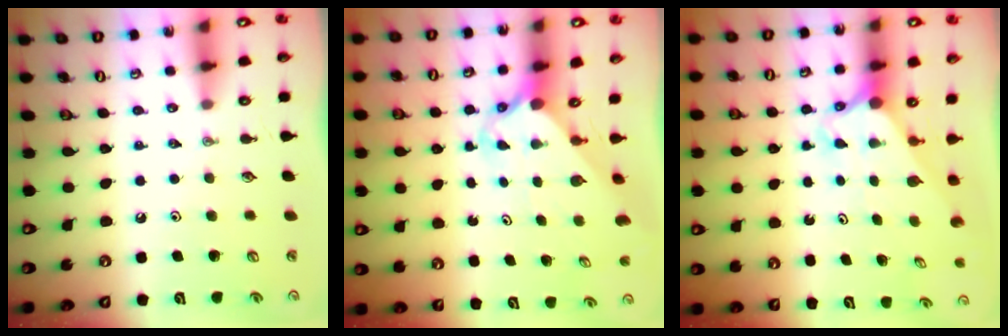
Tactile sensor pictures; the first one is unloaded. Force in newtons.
{"total": 2.3, "press": 2.3, "slide": 0.2}
{"total": 2.7, "press": 2.7, "slide": 0.1}